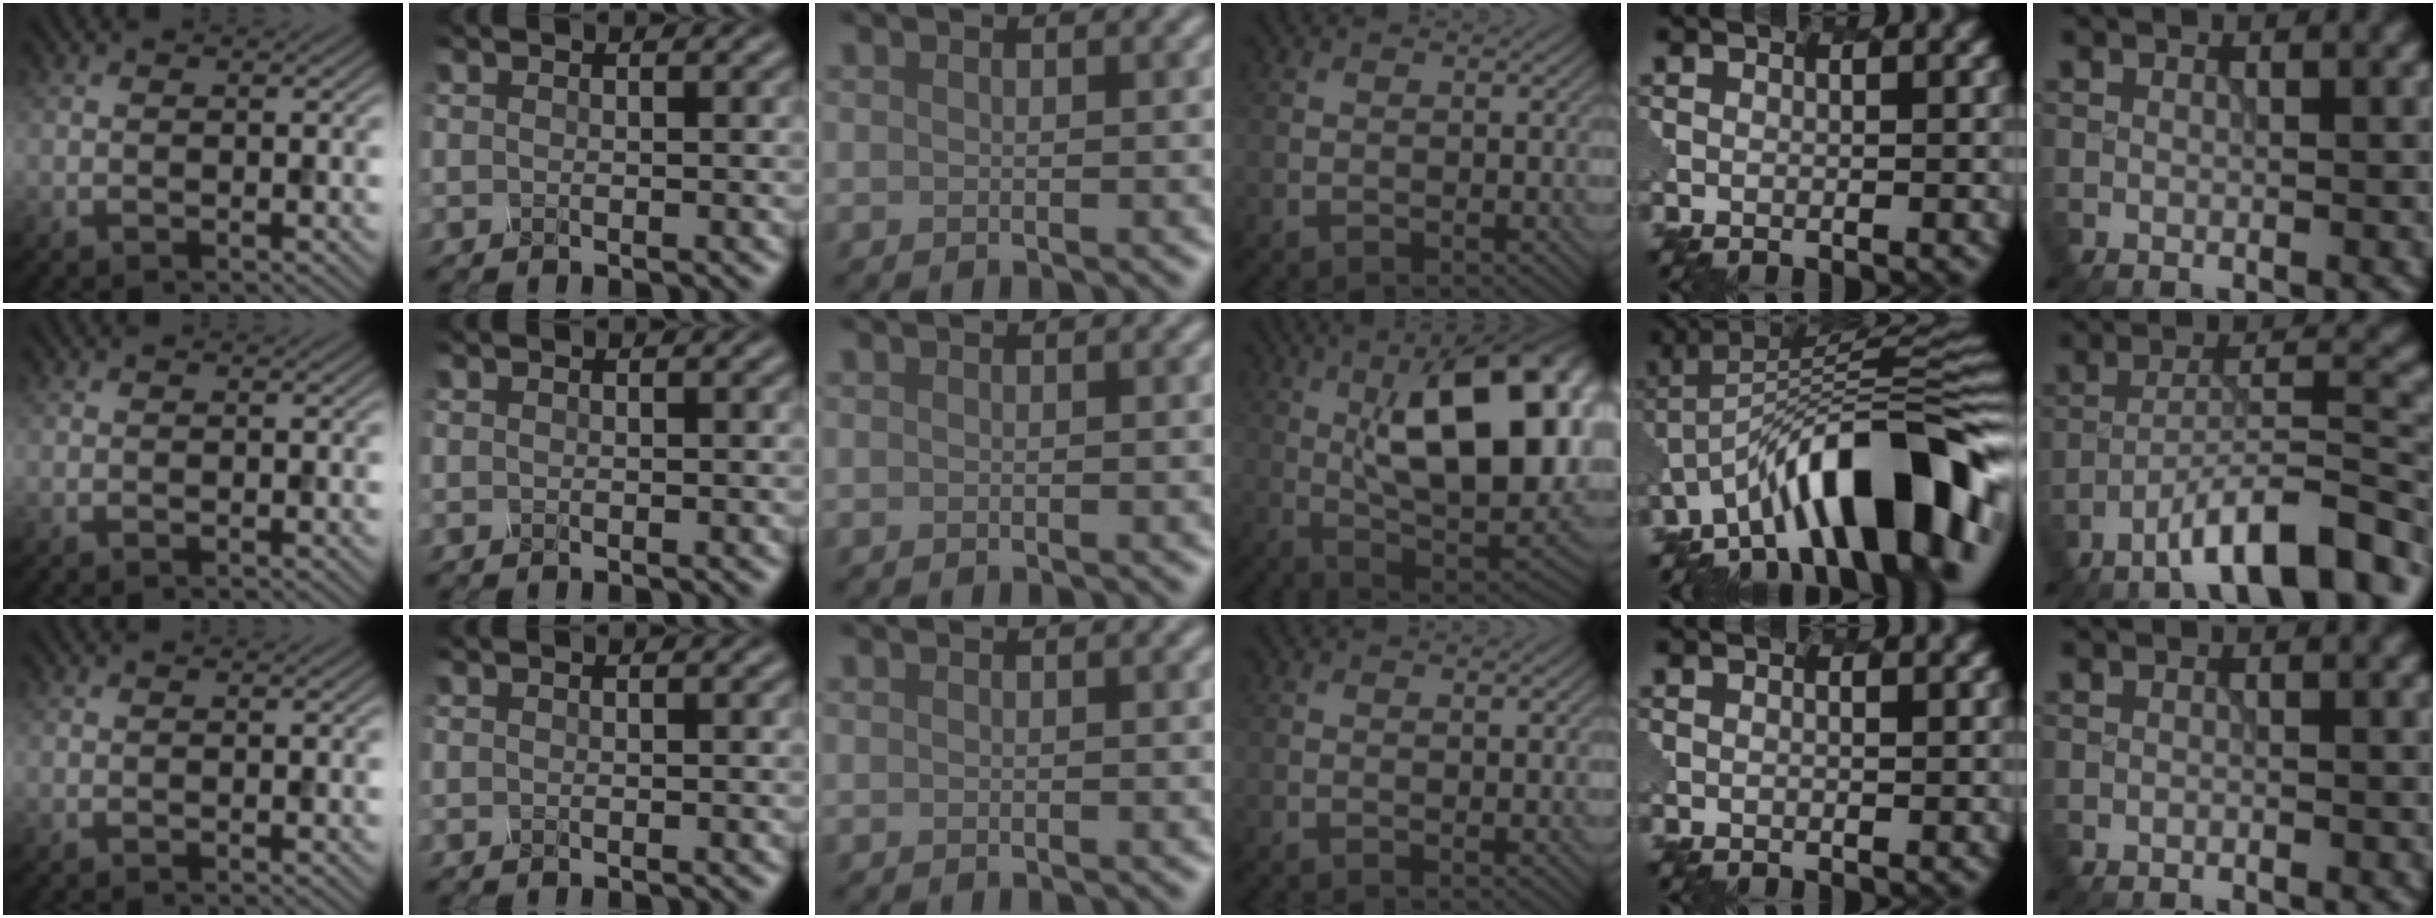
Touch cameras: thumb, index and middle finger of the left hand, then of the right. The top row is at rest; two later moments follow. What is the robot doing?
{"motion": "shake", "object": "salt shaker"}